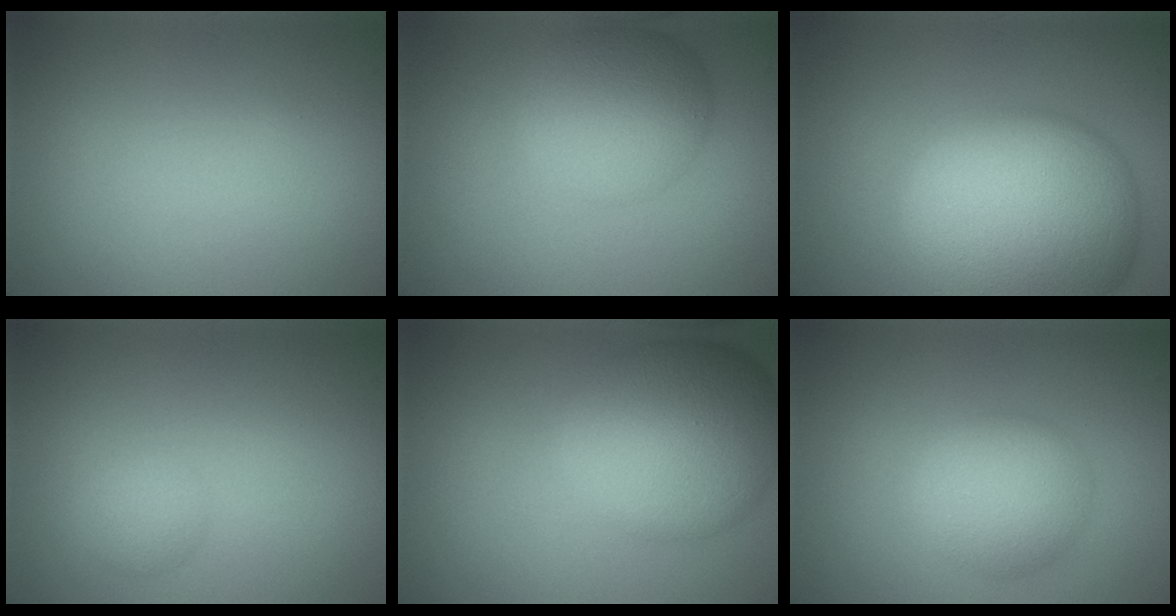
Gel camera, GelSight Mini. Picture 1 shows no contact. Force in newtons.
{"total": 6.5, "press": 6.5, "slide": 0.1}
{"total": 14.9, "press": 14.8, "slide": 0.9}
{"total": 1.7, "press": 1.7, "slide": 0.1}
{"total": 9.9, "press": 9.9, "slide": 0.0}
{"total": 4.7, "press": 4.7, "slide": 0.1}